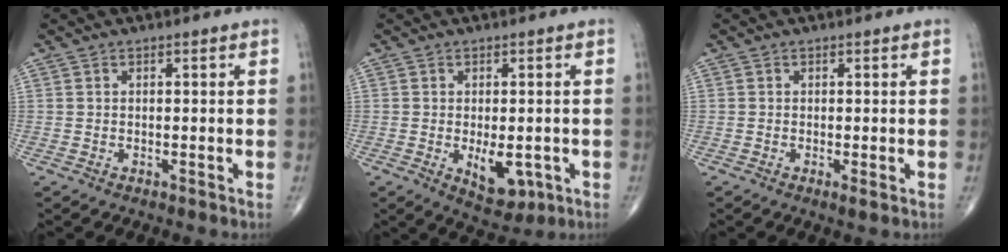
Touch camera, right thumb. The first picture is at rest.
{"total": 6.8, "force": [-1.7, 3.6, 5.5], "torque": [-0.062, -0.007, -0.013]}
{"total": 1.1, "force": [-0.3, 0.1, 1.0], "torque": [-0.022, -0.005, -0.009]}